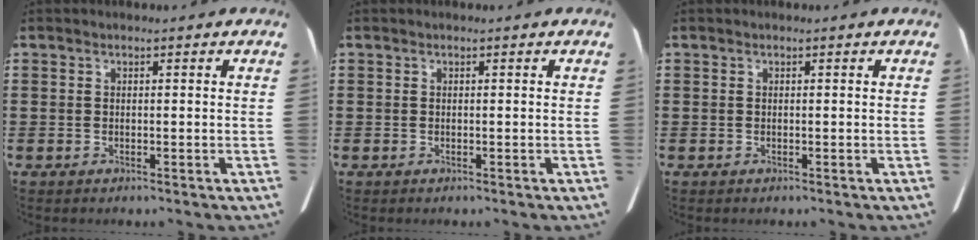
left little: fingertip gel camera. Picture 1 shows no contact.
{"total": 0.0}
{"total": 0.0}